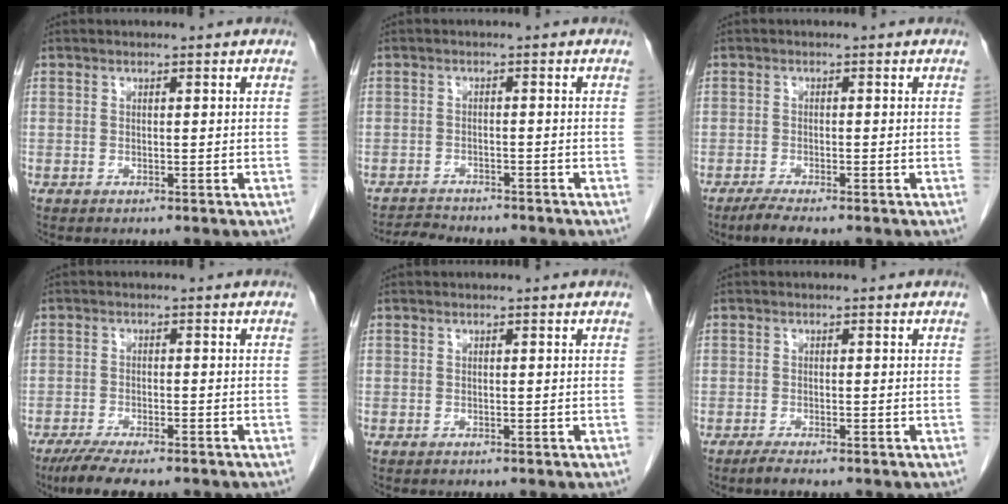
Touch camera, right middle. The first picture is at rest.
{"total": 4.8, "force": [-4.7, 0.7, 0.7], "torque": [-0.012, -0.012, -0.075]}
{"total": 2.8, "force": [-2.3, 0.3, 1.6], "torque": [-0.037, -0.008, -0.042]}
{"total": 7.7, "force": [-6.2, 1.6, 4.4], "torque": [-0.069, -0.014, -0.099]}
{"total": 0.0}
{"total": 1.8, "force": [-1.4, 0.3, 1.0], "torque": [-0.026, -0.005, -0.026]}